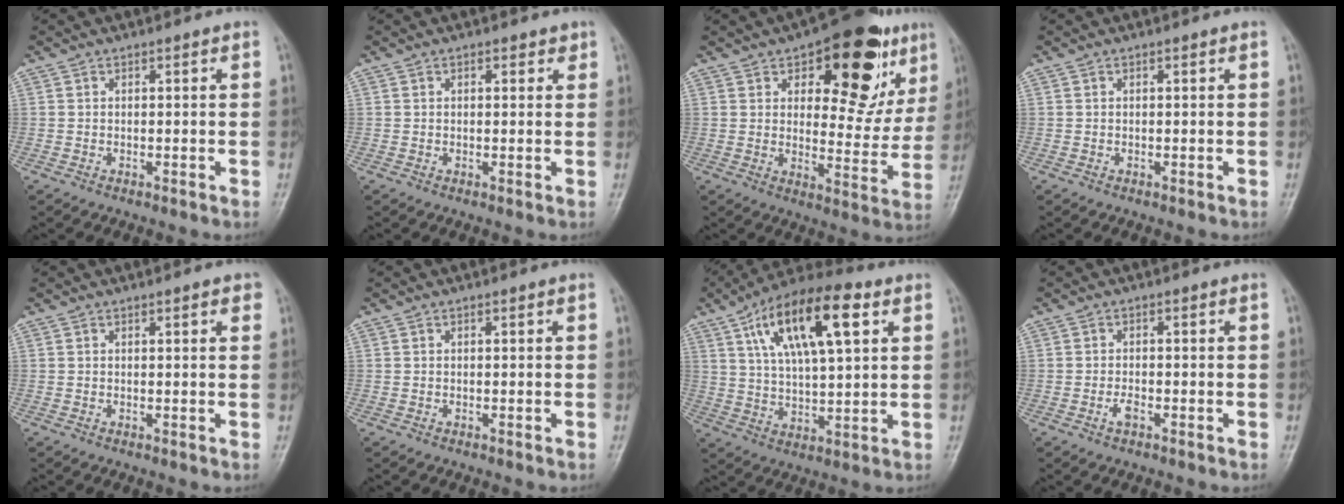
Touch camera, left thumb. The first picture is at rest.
{"total": 1.6, "force": [0.9, 1.0, 0.9], "torque": [0.000, -0.001, 0.007]}
{"total": 19.9, "force": [9.7, 9.3, 14.6], "torque": [-0.136, -0.033, 0.132]}
{"total": 0.0}
{"total": 1.6, "force": [1.0, 0.5, 1.2], "torque": [-0.013, -0.002, 0.010]}
{"total": 0.0}
{"total": 18.0, "force": [7.4, 6.7, 14.9], "torque": [-0.239, -0.003, 0.125]}
{"total": 1.8, "force": [-0.9, 0.8, 1.3], "torque": [-0.026, 0.005, -0.018]}